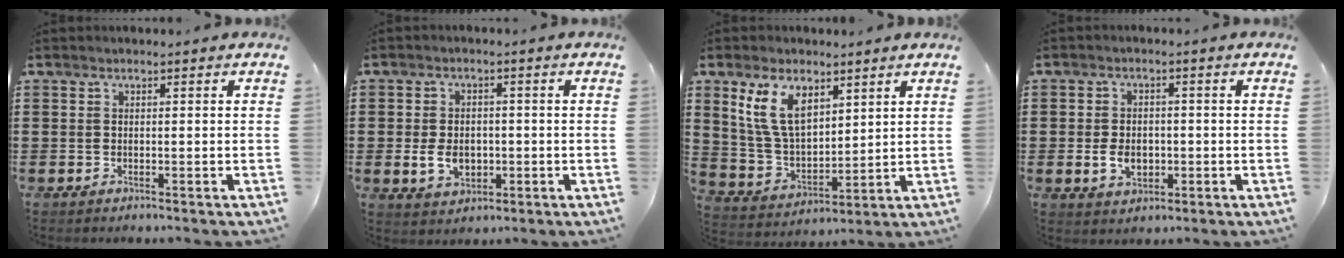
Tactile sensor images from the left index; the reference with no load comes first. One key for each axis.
{"total": 4.6, "fx": -0.8, "fy": 3.3, "fz": 3.1, "tx": -0.060, "ty": 0.000, "tz": -0.018}
{"total": 9.8, "fx": 5.5, "fy": 5.3, "fz": 6.1, "tx": -0.140, "ty": 0.003, "tz": 0.102}
{"total": 4.1, "fx": -0.7, "fy": 2.9, "fz": 2.8, "tx": -0.056, "ty": -0.002, "tz": -0.018}